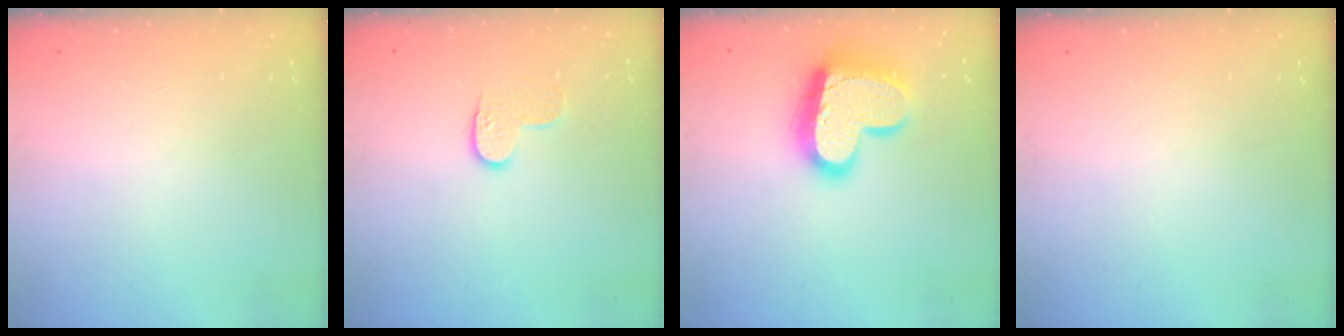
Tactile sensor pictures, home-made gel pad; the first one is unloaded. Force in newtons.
{"total": 6.0, "press": 6.0, "slide": 0.5}
{"total": 19.1, "press": 19.0, "slide": 1.8}
{"total": 0.0}